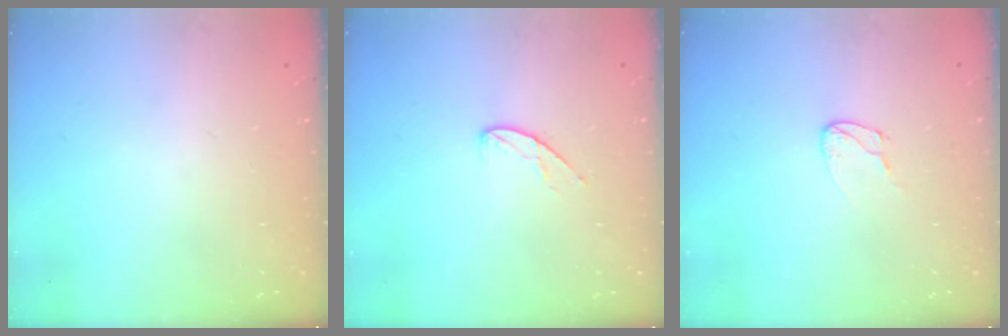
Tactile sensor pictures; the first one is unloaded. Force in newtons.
{"total": 6.9, "press": 6.9, "slide": 0.5}
{"total": 4.4, "press": 4.3, "slide": 0.4}